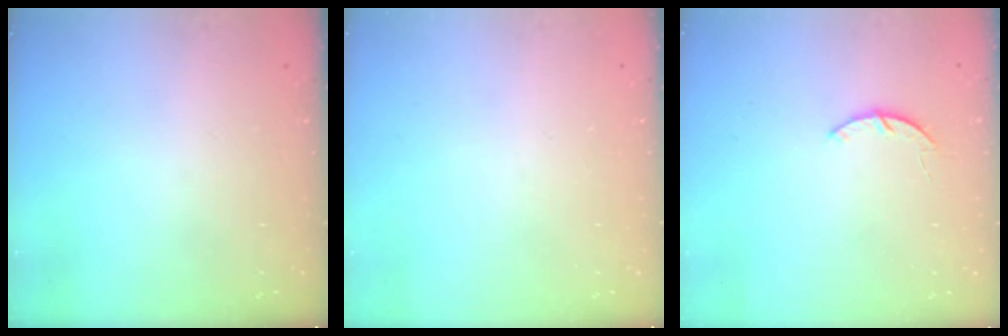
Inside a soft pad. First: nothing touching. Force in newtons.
{"total": 0.0}
{"total": 3.2, "press": 3.2, "slide": 0.4}